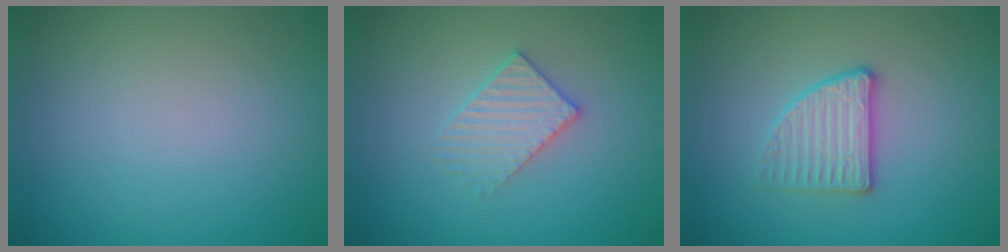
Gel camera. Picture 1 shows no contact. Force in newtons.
{"total": 2.7, "press": 2.7, "slide": 0.5}
{"total": 2.7, "press": 2.6, "slide": 0.8}